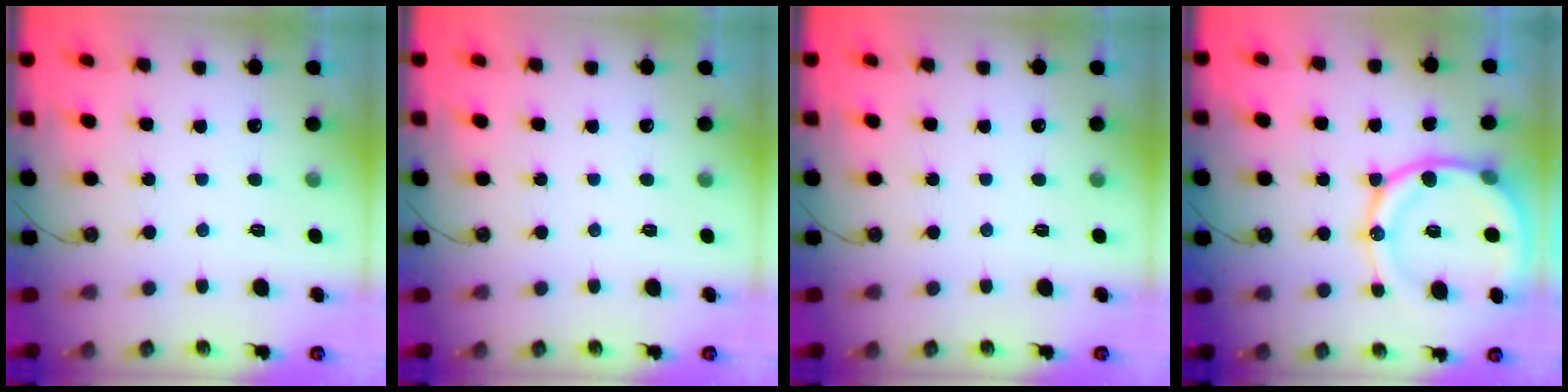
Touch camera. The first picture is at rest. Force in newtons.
{"total": 0.0}
{"total": 0.0}
{"total": 16.5, "press": 16.4, "slide": 1.4}